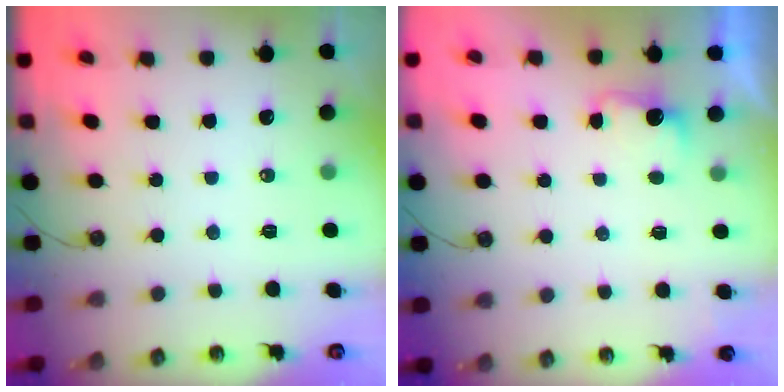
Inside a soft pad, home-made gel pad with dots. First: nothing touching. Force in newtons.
{"total": 2.8, "press": 2.6, "slide": 0.9}